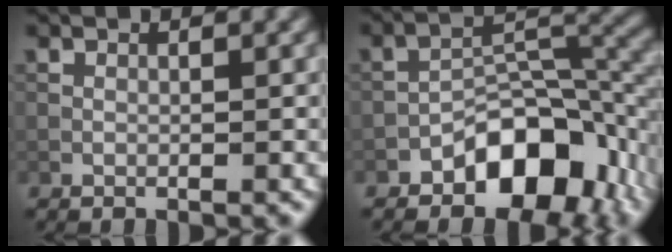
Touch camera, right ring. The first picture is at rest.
{"total": 8.5, "force": [-4.5, 4.6, 5.6], "torque": [-0.065, 0.008, -0.081]}